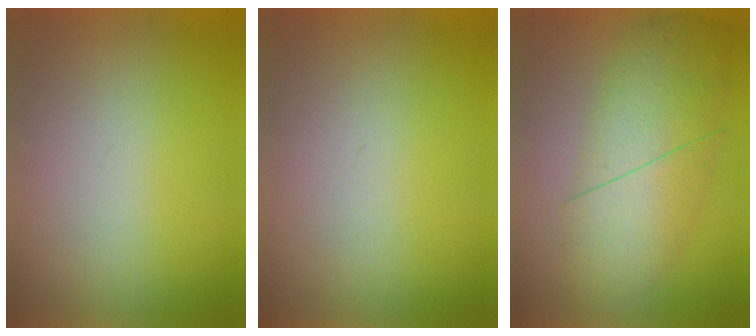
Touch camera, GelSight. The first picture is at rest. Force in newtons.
{"total": 0.0}
{"total": 4.9}